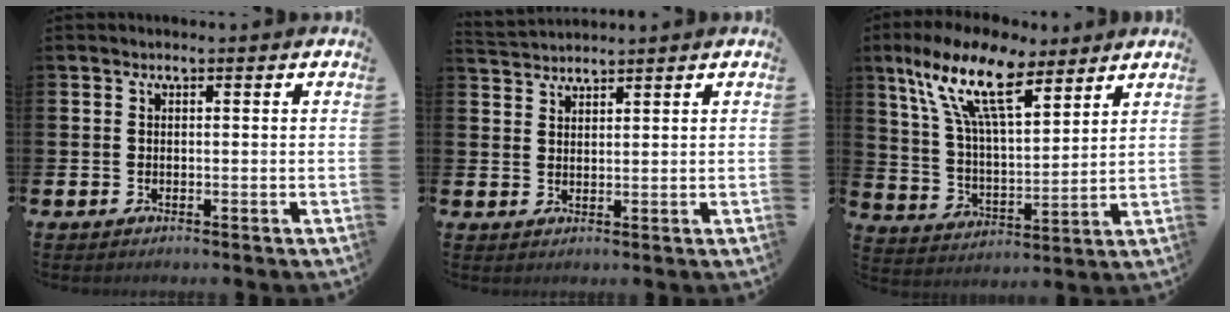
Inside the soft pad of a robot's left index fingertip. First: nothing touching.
{"total": 2.3, "force": [2.3, 0.2, -0.3], "torque": [-0.006, -0.005, 0.045]}
{"total": 13.6, "force": [9.8, 4.9, 8.2], "torque": [-0.177, -0.029, 0.174]}